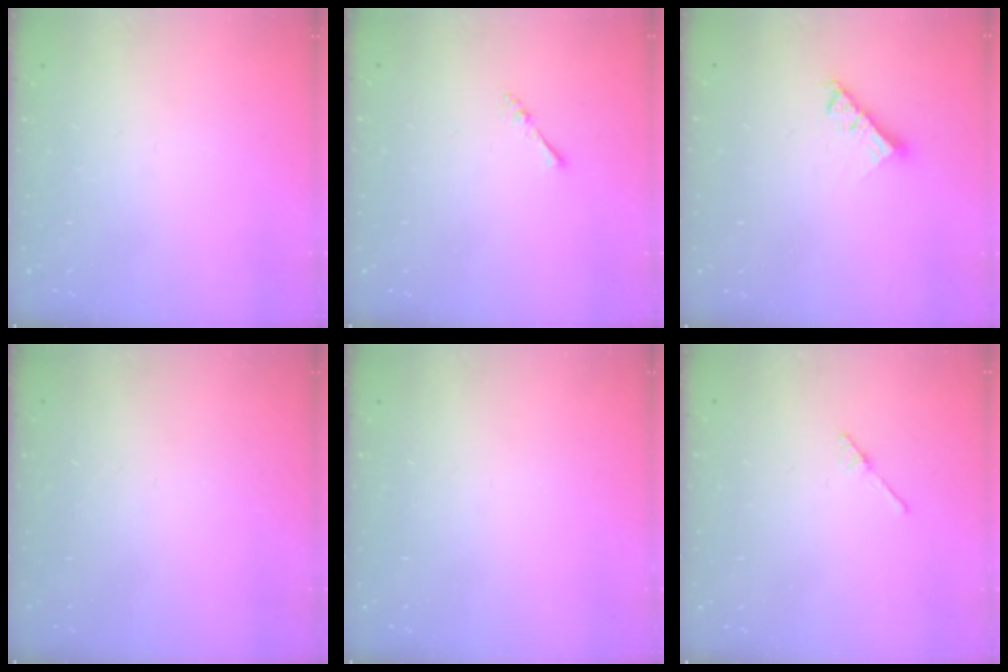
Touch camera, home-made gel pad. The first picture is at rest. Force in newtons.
{"total": 2.4, "press": 2.3, "slide": 0.5}
{"total": 6.6, "press": 6.6, "slide": 0.6}
{"total": 0.0}
{"total": 0.0}
{"total": 2.0, "press": 2.0, "slide": 0.2}